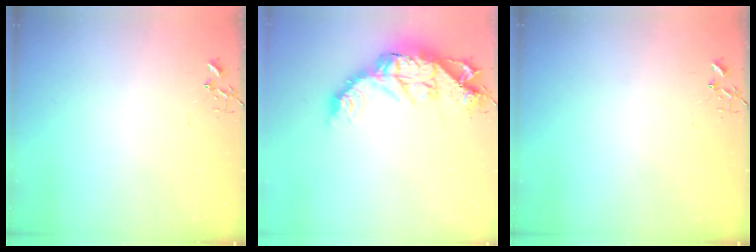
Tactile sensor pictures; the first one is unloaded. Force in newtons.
{"total": 16.2, "press": 16.2, "slide": 1.5}
{"total": 0.0}